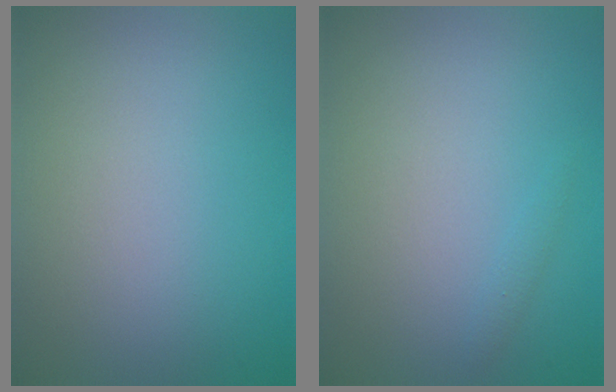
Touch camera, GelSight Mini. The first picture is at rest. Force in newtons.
{"total": 0.6, "press": 0.6, "slide": 0.0}